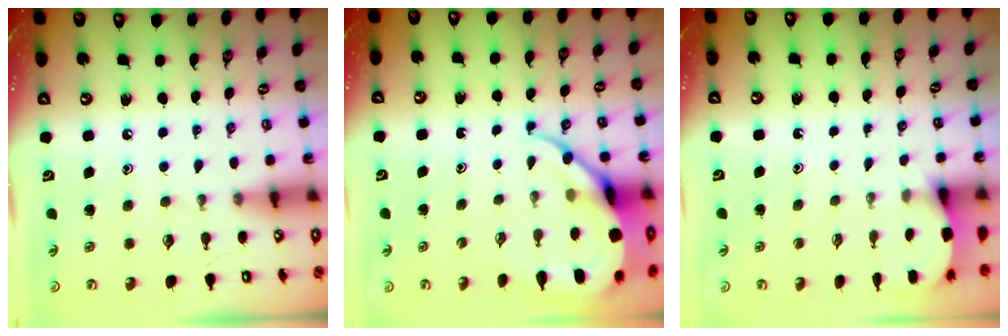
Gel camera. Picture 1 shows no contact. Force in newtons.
{"total": 9.8, "press": 9.8, "slide": 1.1}
{"total": 2.5, "press": 2.5, "slide": 0.2}